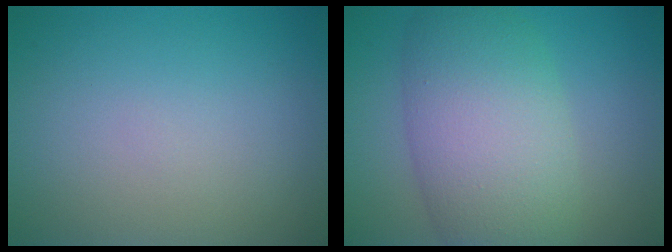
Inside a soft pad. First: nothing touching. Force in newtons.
{"total": 8.9, "press": 8.9, "slide": 0.4}